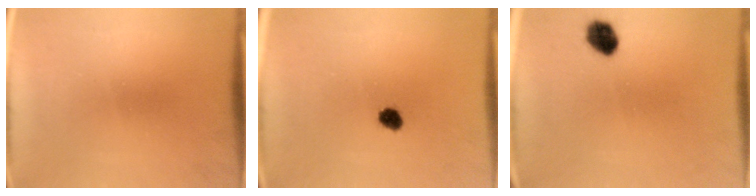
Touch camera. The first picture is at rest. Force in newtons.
{"total": 2.8}
{"total": 5.5}